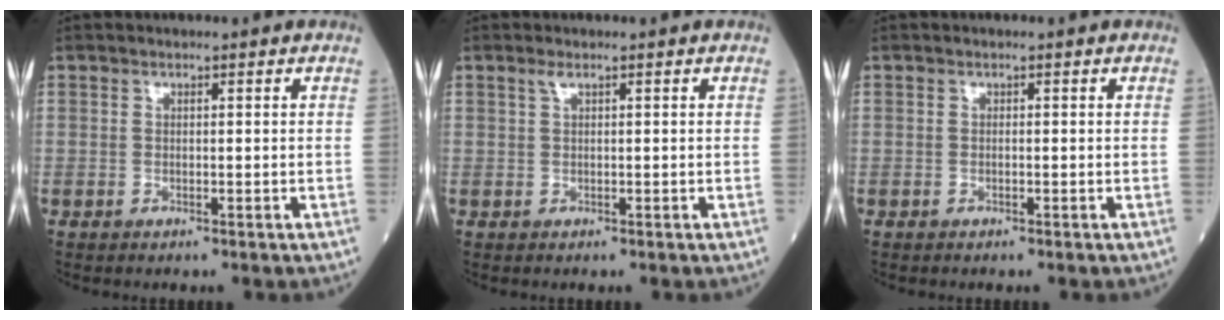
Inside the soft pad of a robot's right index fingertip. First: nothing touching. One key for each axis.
{"total": 0.9, "fx": 0.6, "fy": 0.1, "fz": 0.7, "tx": -0.020, "ty": 0.007, "tz": 0.011}
{"total": 0.0}